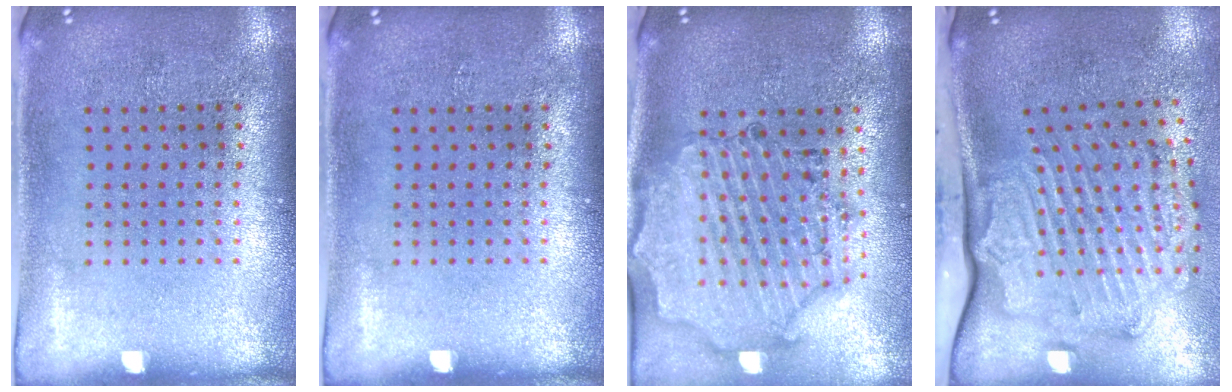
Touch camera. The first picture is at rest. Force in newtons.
{"total": 0.0}
{"total": 1.9, "press": 1.8, "slide": 0.4}
{"total": 2.6, "press": 2.2, "slide": 1.4}